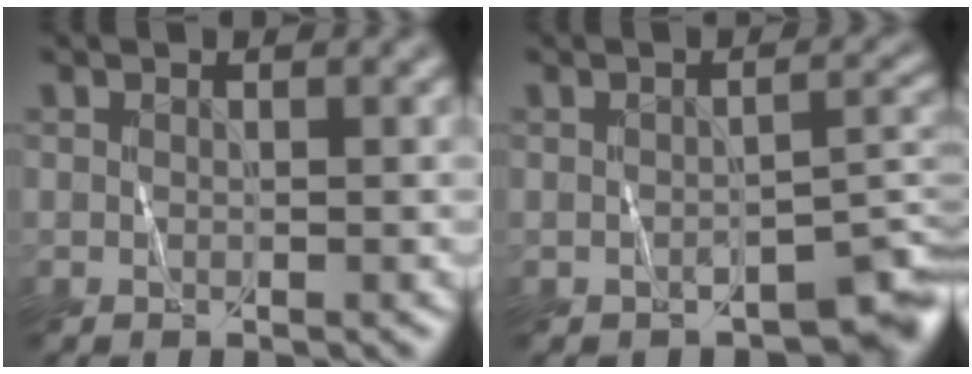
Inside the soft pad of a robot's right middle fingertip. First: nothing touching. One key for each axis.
{"total": 3.4, "fx": -2.1, "fy": 1.5, "fz": 2.1, "tx": -0.018, "ty": -0.001, "tz": -0.025}